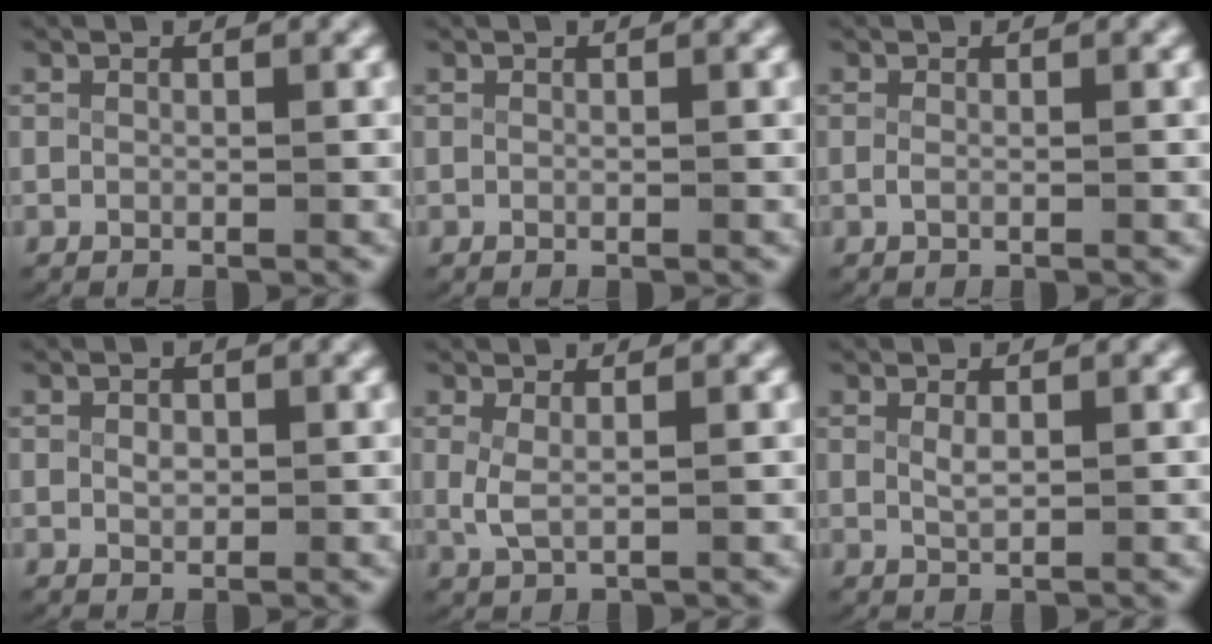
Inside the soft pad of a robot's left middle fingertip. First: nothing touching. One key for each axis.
{"total": 0.0}
{"total": 0.5, "fx": -0.3, "fy": -0.2, "fz": 0.4, "tx": -0.019, "ty": -0.012, "tz": 0.002}
{"total": 0.8, "fx": 0.0, "fy": 0.5, "fz": 0.6, "tx": -0.016, "ty": -0.008, "tz": 0.008}
{"total": 1.9, "fx": 0.3, "fy": 0.8, "fz": 1.7, "tx": -0.051, "ty": -0.016, "tz": 0.017}
{"total": 1.1, "fx": 0.3, "fy": 0.1, "fz": 1.0, "tx": -0.026, "ty": -0.011, "tz": 0.017}